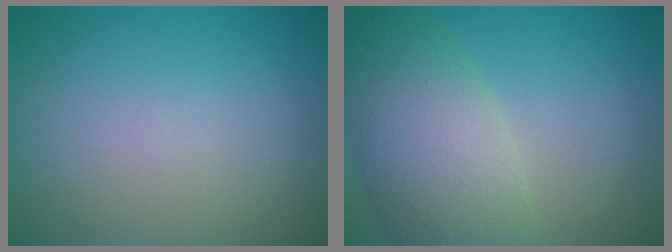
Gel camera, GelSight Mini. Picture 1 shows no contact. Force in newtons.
{"total": 7.5, "press": 7.5, "slide": 0.6}